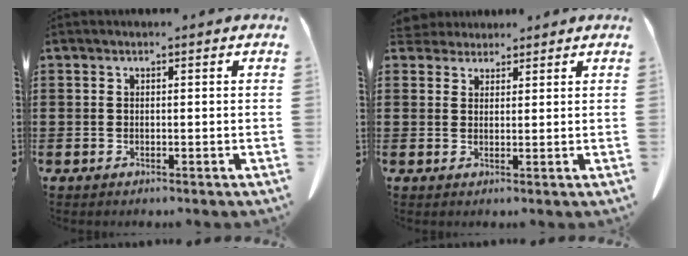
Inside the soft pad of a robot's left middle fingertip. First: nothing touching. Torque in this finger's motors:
{"motor_torque": [0.03, 0.03, 0.00, 0.00]}